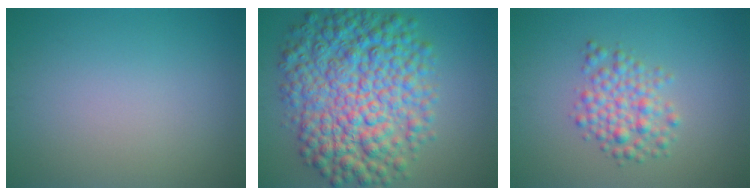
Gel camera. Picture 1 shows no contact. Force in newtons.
{"total": 11.3, "press": 11.3, "slide": 0.1}
{"total": 3.4, "press": 3.4, "slide": 0.1}